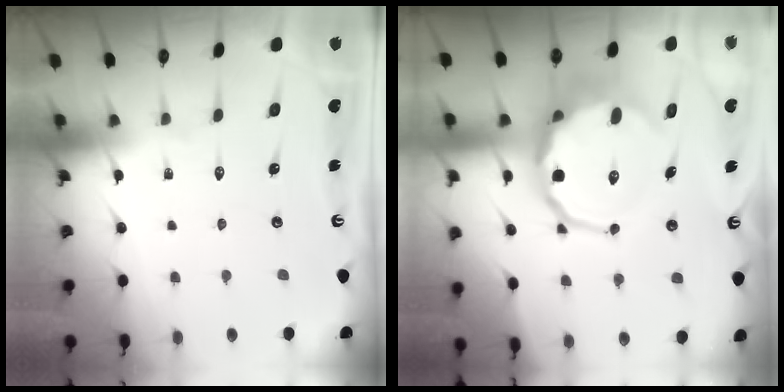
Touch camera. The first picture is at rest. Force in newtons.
{"total": 12.0, "press": 11.6, "slide": 3.2}